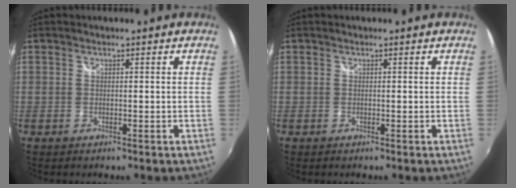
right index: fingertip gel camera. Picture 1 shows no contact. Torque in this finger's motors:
{"motor_torque": [-0.01, 0.00, 0.00, 0.00]}